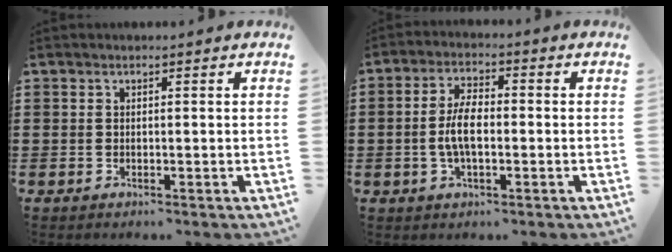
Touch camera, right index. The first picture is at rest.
{"total": 5.7, "force": [-0.8, 2.5, 5.1], "torque": [-0.111, 0.000, -0.021]}